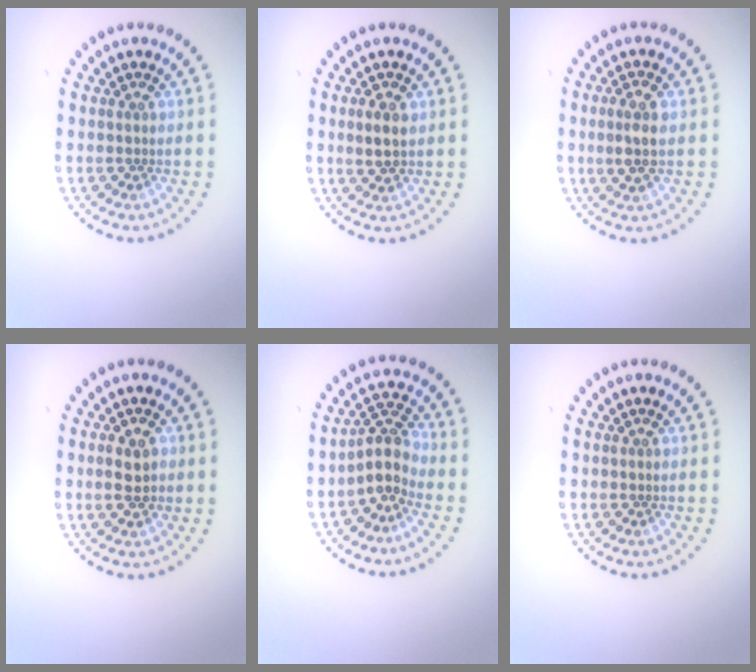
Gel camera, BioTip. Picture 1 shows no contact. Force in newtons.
{"total": 2.4, "press": 2.3, "slide": 0.6}
{"total": 2.6, "press": 2.5, "slide": 0.4}
{"total": 2.6, "press": 2.6, "slide": 0.2}
{"total": 3.3, "press": 2.6, "slide": 2.0}
{"total": 0.0}